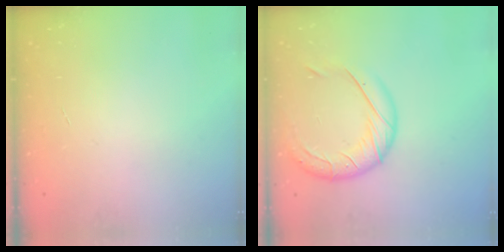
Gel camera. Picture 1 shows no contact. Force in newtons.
{"total": 16.0, "press": 15.8, "slide": 2.1}